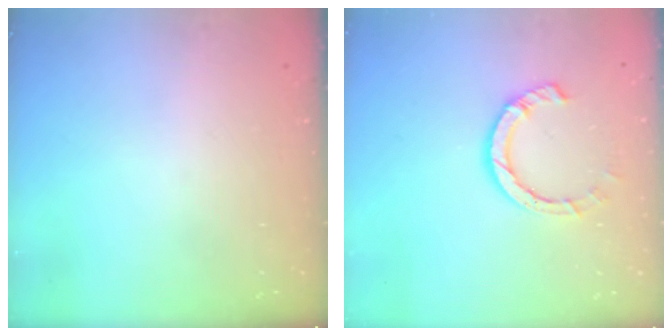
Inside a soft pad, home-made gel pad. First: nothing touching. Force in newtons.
{"total": 7.1, "press": 7.0, "slide": 1.1}